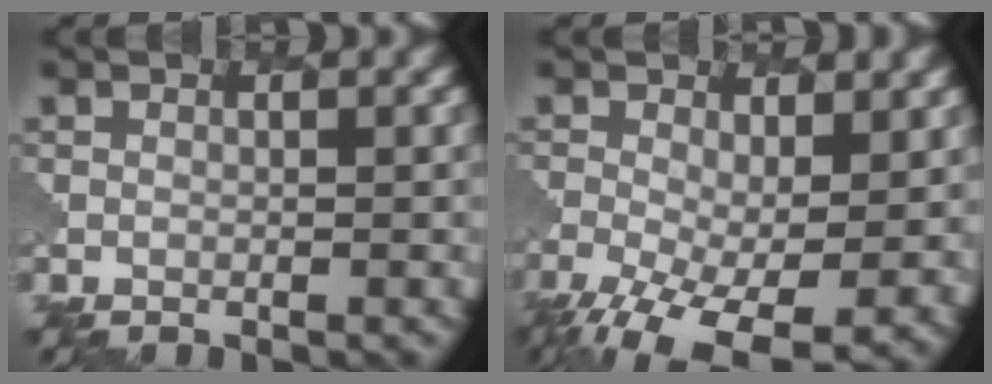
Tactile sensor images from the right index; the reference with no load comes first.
{"total": 9.0, "force": [-3.2, 4.1, 7.3], "torque": [-0.147, -0.036, -0.050]}